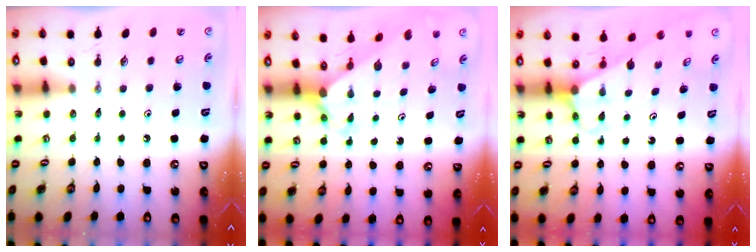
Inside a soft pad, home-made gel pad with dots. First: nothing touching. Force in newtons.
{"total": 2.4, "press": 2.4, "slide": 0.2}
{"total": 2.9, "press": 2.9, "slide": 0.2}